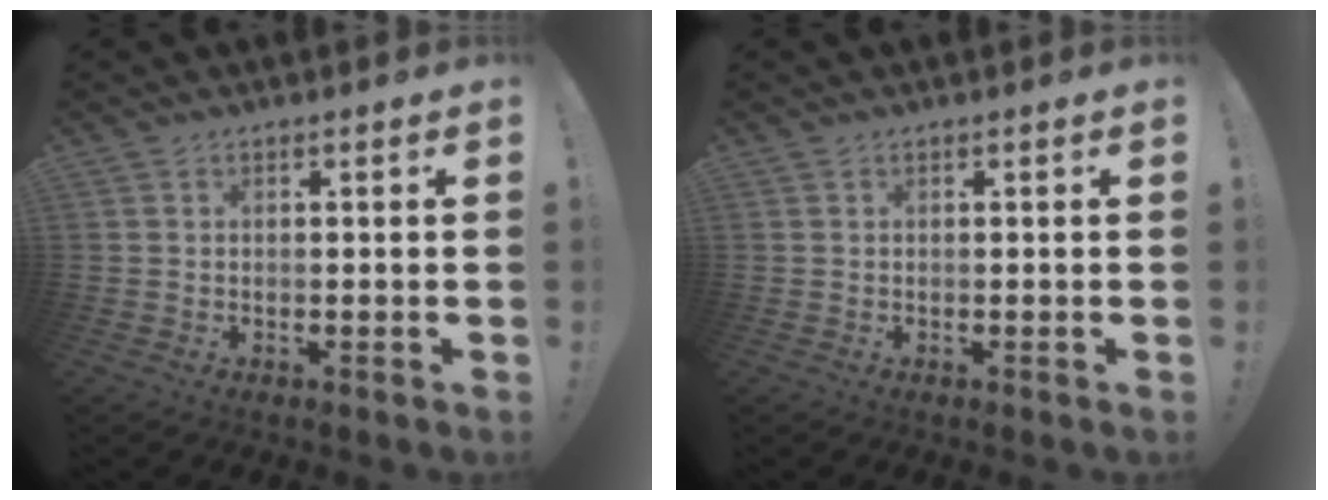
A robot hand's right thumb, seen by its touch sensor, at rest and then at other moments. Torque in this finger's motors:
{"motor_torque": [0.00, 0.00, -0.03, 0.01, 0.00]}